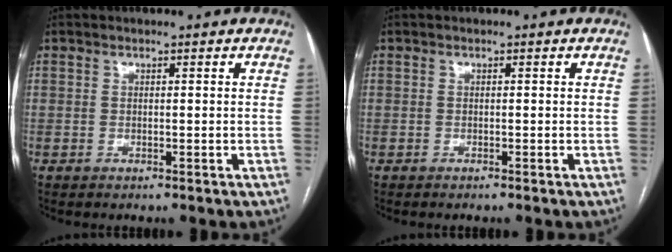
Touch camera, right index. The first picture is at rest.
{"total": 0.0}